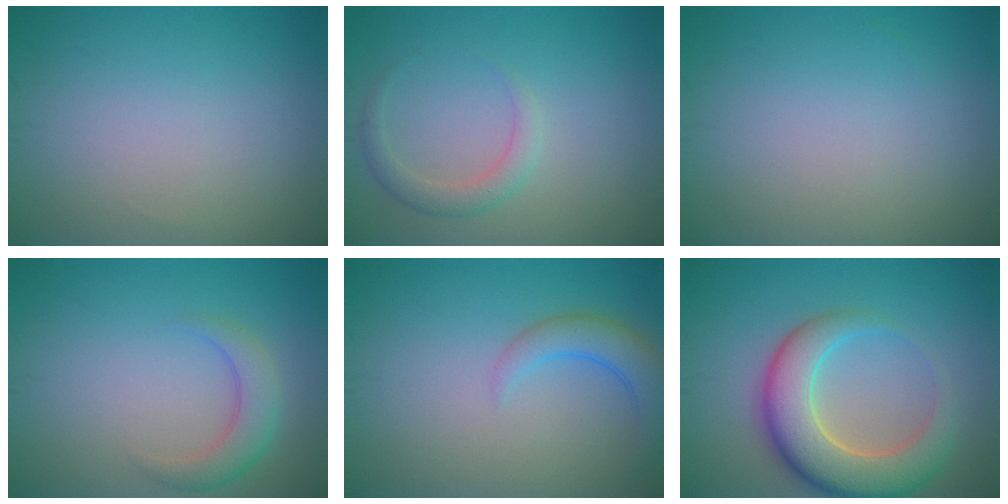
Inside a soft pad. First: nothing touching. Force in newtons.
{"total": 1.9, "press": 1.9, "slide": 0.1}
{"total": 0.0}
{"total": 2.9, "press": 2.9, "slide": 0.2}
{"total": 3.2, "press": 3.2, "slide": 0.3}
{"total": 8.0, "press": 8.0, "slide": 0.5}